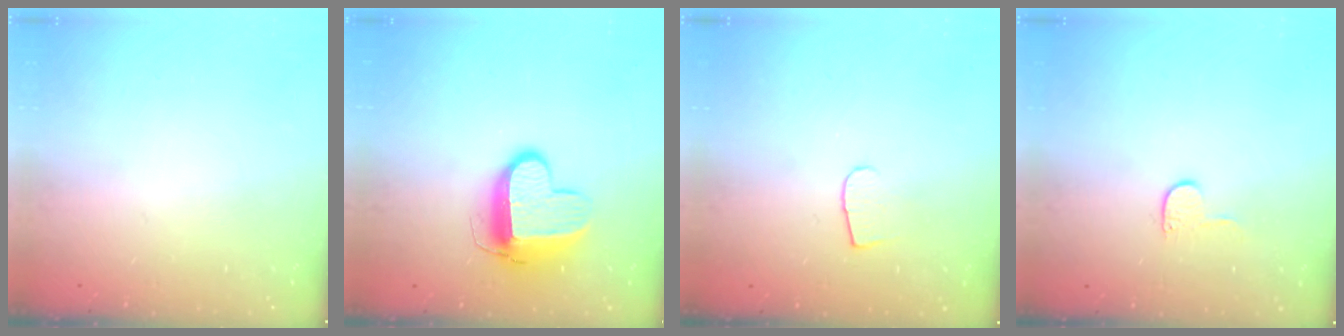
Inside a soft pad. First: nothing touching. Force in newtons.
{"total": 11.7, "press": 11.6, "slide": 1.3}
{"total": 5.9, "press": 5.9, "slide": 0.6}
{"total": 3.8, "press": 3.8, "slide": 0.4}